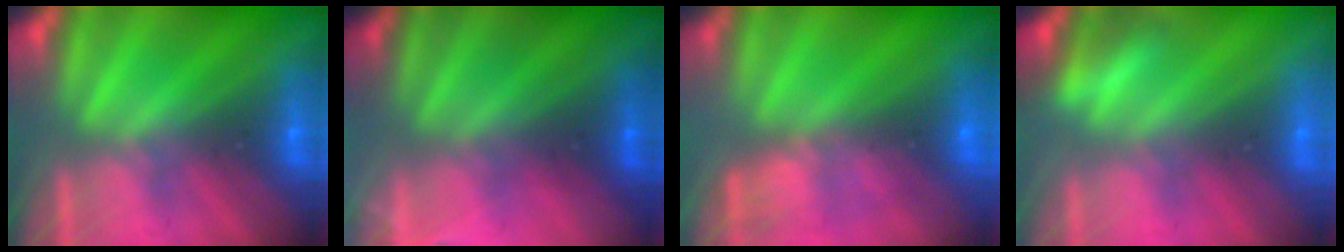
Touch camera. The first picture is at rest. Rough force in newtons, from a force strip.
{"total": 3.1}
{"total": 7.3}
{"total": 2.8}